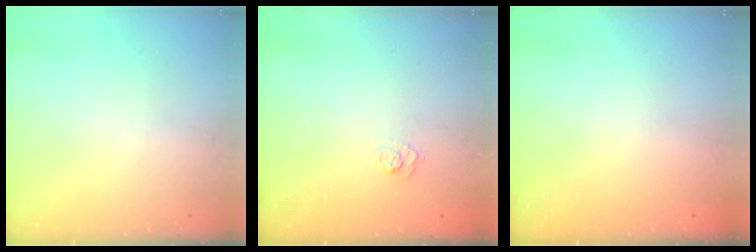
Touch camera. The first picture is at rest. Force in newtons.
{"total": 2.8, "press": 2.3, "slide": 1.6}
{"total": 2.4, "press": 2.3, "slide": 0.8}